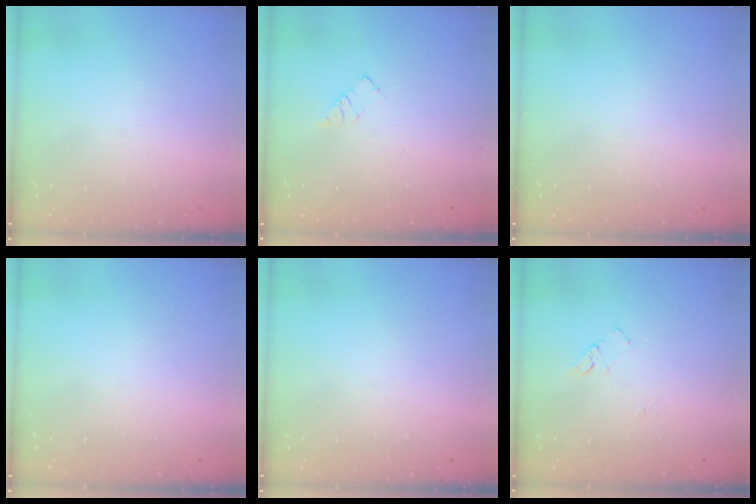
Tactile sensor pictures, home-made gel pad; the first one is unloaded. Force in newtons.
{"total": 2.6, "press": 2.6, "slide": 0.3}
{"total": 0.0}
{"total": 0.0}
{"total": 0.0}
{"total": 6.2, "press": 6.2, "slide": 0.5}